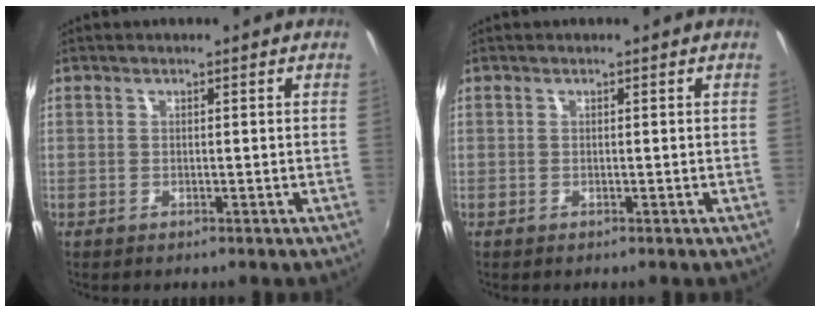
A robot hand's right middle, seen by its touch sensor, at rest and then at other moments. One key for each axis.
{"total": 0.0}